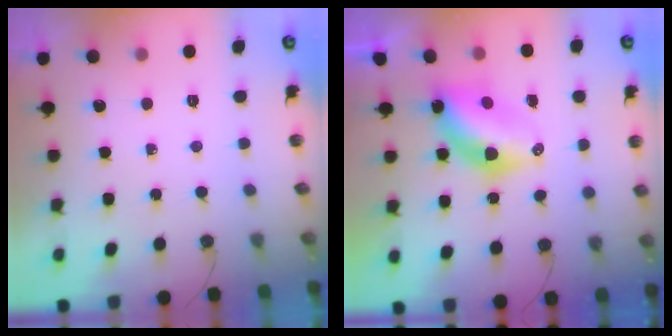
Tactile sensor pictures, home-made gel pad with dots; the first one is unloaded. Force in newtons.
{"total": 9.1, "press": 9.1, "slide": 0.7}